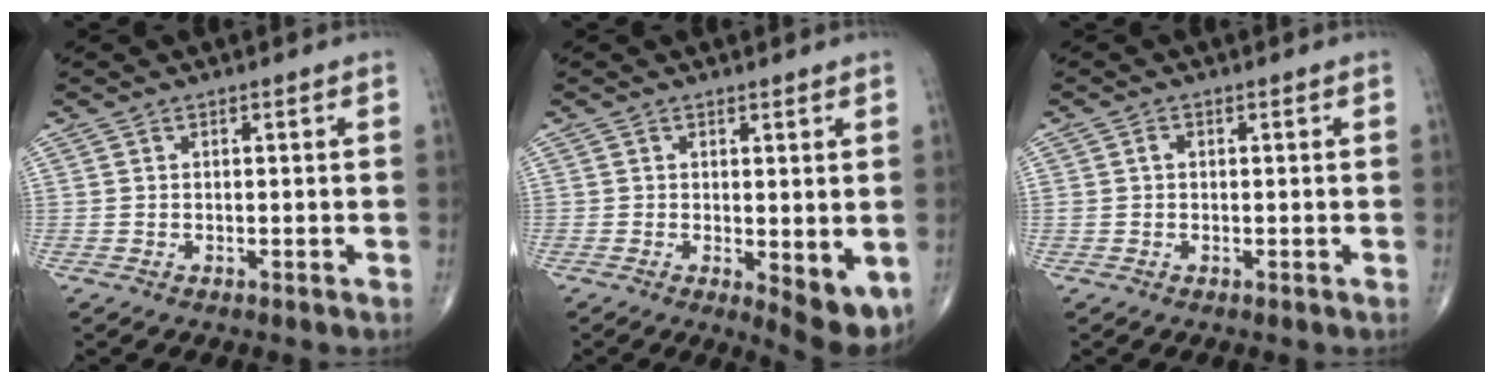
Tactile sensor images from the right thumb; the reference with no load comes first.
{"total": 6.5, "force": [-1.0, 2.5, 5.9], "torque": [-0.076, -0.019, -0.009]}
{"total": 1.1, "force": [0.1, 0.9, 0.7], "torque": [-0.012, 0.004, 0.001]}